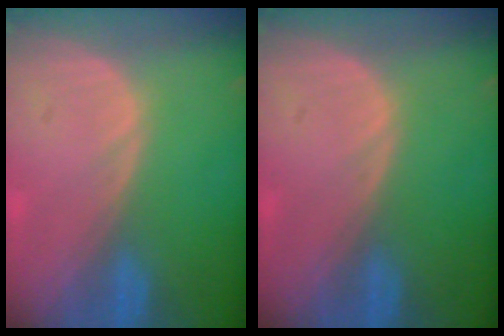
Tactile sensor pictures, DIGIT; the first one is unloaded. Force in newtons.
{"total": 0.0}